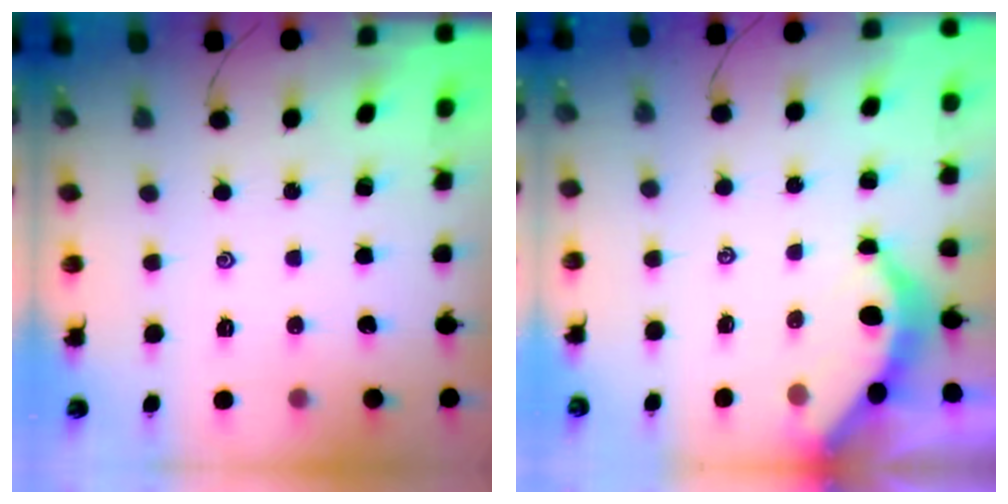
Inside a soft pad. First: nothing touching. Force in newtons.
{"total": 3.8, "press": 3.8, "slide": 0.4}